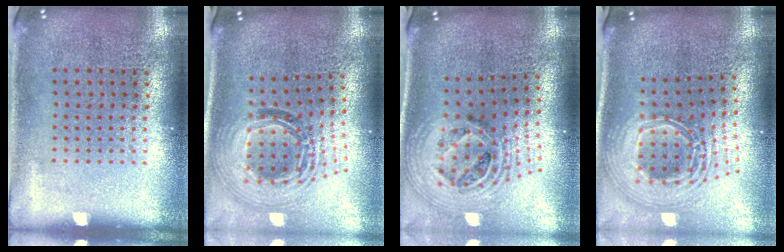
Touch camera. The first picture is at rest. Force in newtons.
{"total": 1.9, "press": 1.6, "slide": 1.0}
{"total": 2.3, "press": 1.6, "slide": 1.6}
{"total": 2.8, "press": 1.9, "slide": 2.1}